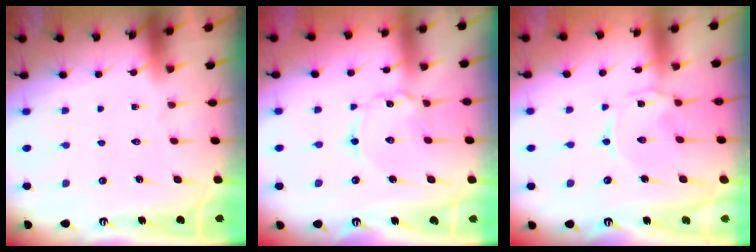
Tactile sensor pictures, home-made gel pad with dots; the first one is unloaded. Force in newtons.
{"total": 2.2, "press": 2.2, "slide": 0.3}
{"total": 0.0}